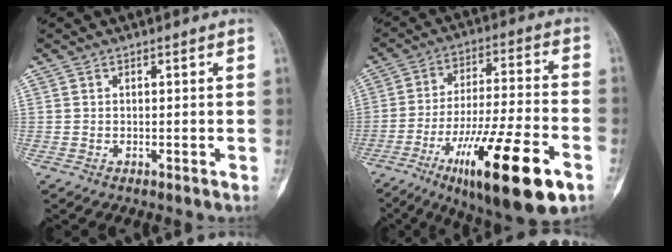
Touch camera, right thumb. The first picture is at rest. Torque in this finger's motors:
{"motor_torque": [0.72, 0.98, 1.65, -1.12, 0.28]}